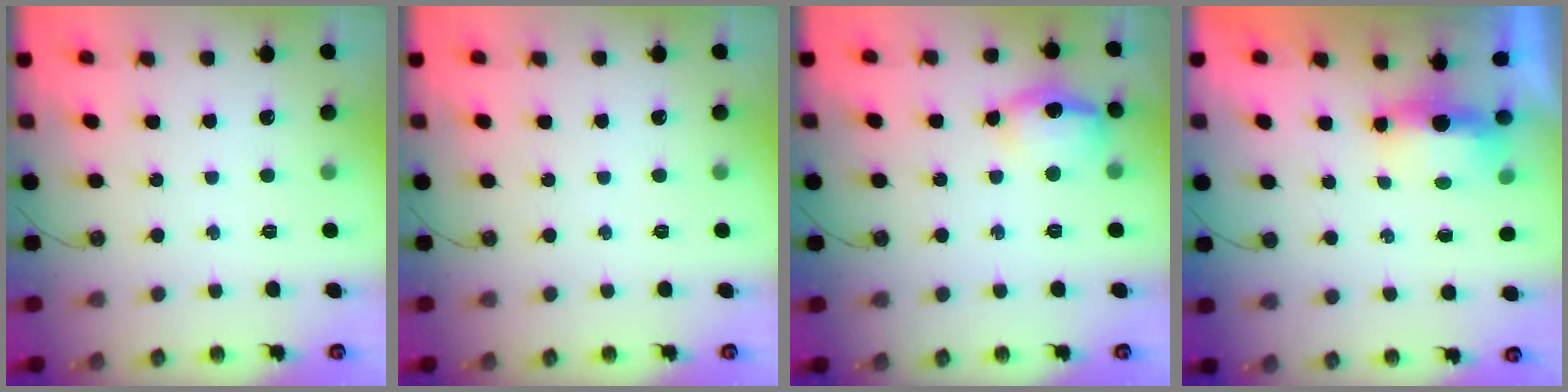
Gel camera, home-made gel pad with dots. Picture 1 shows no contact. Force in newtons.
{"total": 0.0}
{"total": 12.9, "press": 12.8, "slide": 1.4}
{"total": 10.5, "press": 6.1, "slide": 8.5}